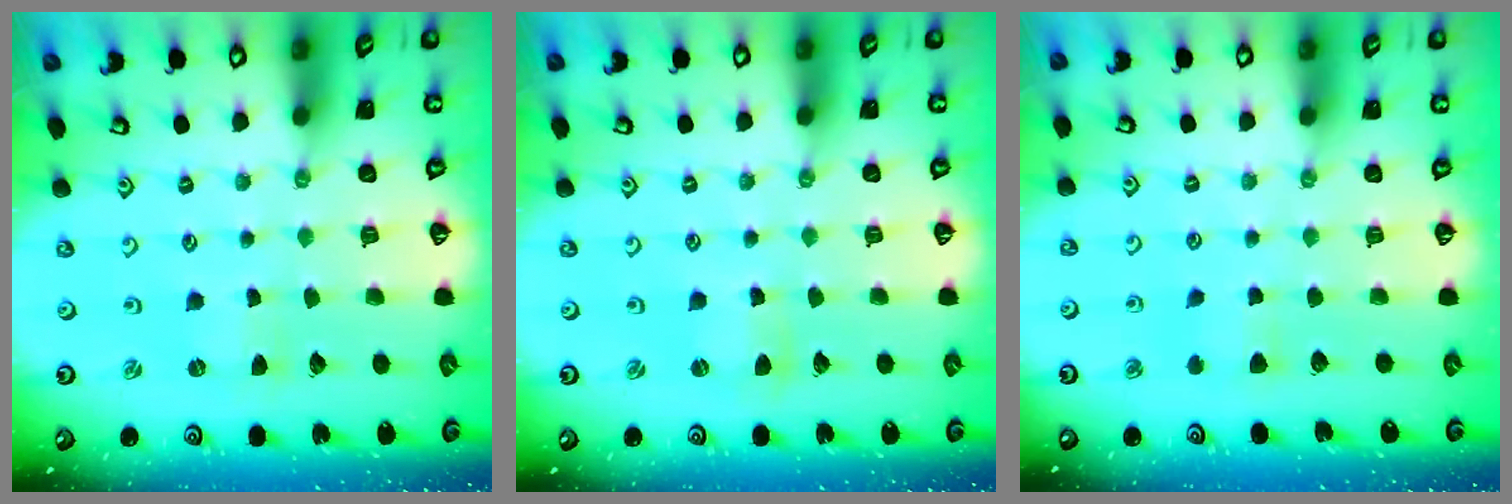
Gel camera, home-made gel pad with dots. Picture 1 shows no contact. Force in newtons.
{"total": 1.7, "press": 1.7, "slide": 0.3}
{"total": 5.2, "press": 5.1, "slide": 1.0}